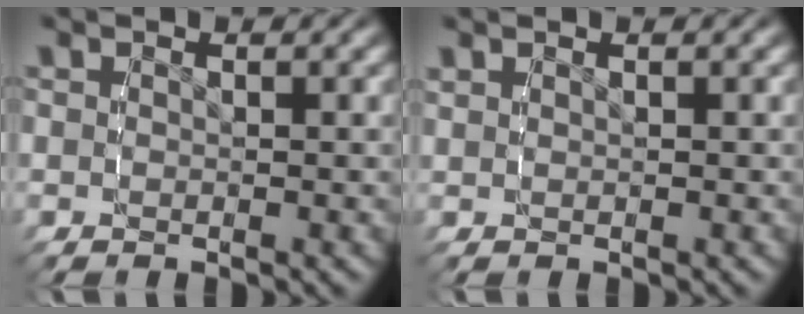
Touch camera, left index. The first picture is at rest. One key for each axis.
{"total": 0.8, "fx": 0.7, "fy": -0.1, "fz": 0.3, "tx": -0.004, "ty": 0.004, "tz": 0.015}